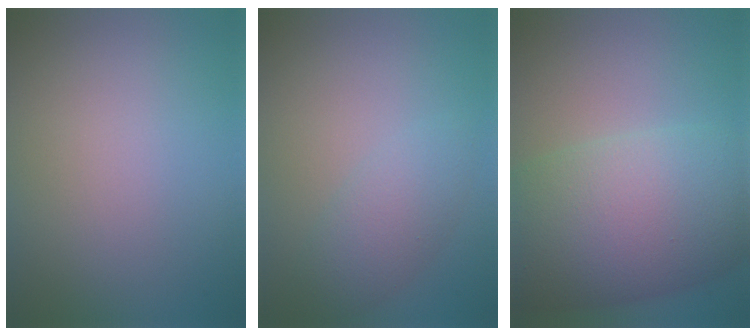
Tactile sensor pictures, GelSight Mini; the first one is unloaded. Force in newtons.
{"total": 2.8, "press": 2.8, "slide": 0.1}
{"total": 11.7, "press": 11.7, "slide": 0.7}